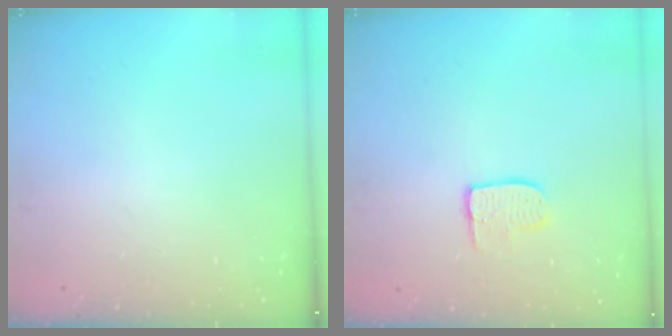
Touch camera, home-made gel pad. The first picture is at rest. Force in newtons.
{"total": 7.0, "press": 7.0, "slide": 0.4}